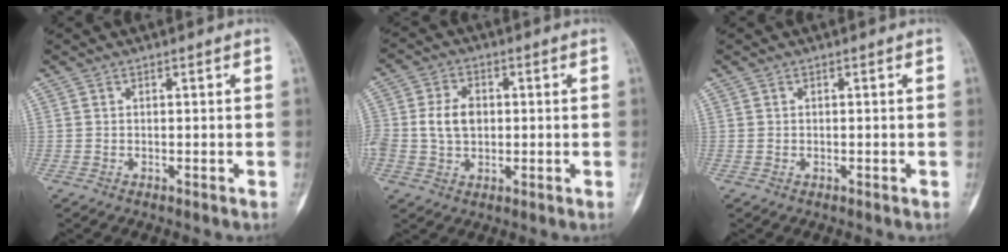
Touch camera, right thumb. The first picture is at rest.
{"total": 6.8, "force": [0.3, 5.0, 4.6], "torque": [-0.078, 0.012, 0.006]}
{"total": 0.0}